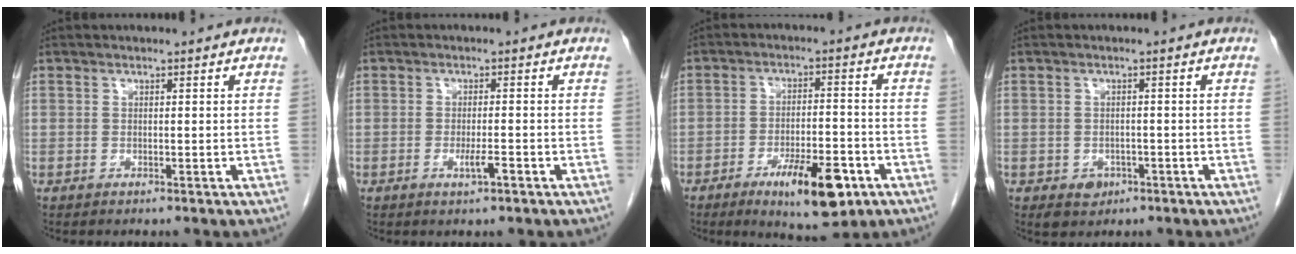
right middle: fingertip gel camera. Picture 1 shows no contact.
{"total": 2.3, "force": [-1.1, 0.2, 2.0], "torque": [-0.034, -0.002, -0.018]}
{"total": 10.4, "force": [-5.4, 2.8, 8.4], "torque": [-0.131, -0.009, -0.077]}
{"total": 3.0, "force": [-1.4, 2.4, 1.2], "torque": [-0.016, 0.002, -0.011]}